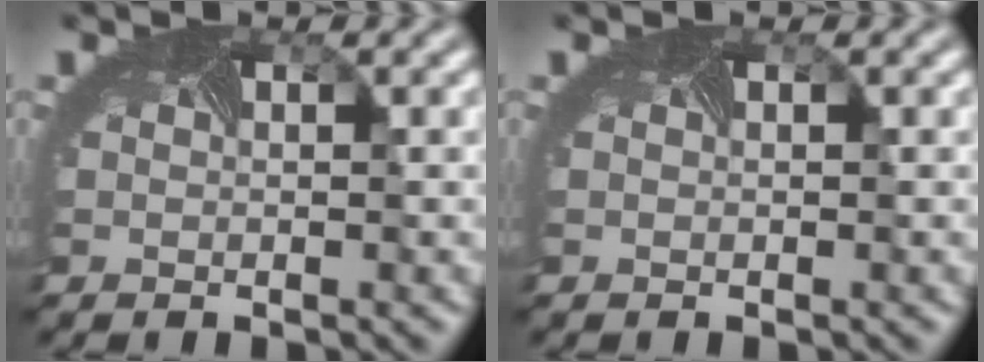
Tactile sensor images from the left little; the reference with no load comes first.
{"total": 0.0}